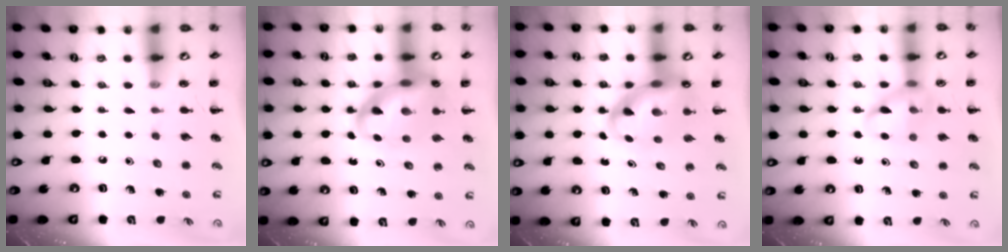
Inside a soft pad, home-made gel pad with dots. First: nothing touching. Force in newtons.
{"total": 14.1, "press": 13.7, "slide": 3.6}
{"total": 11.5, "press": 11.0, "slide": 3.2}
{"total": 11.5, "press": 11.4, "slide": 1.3}